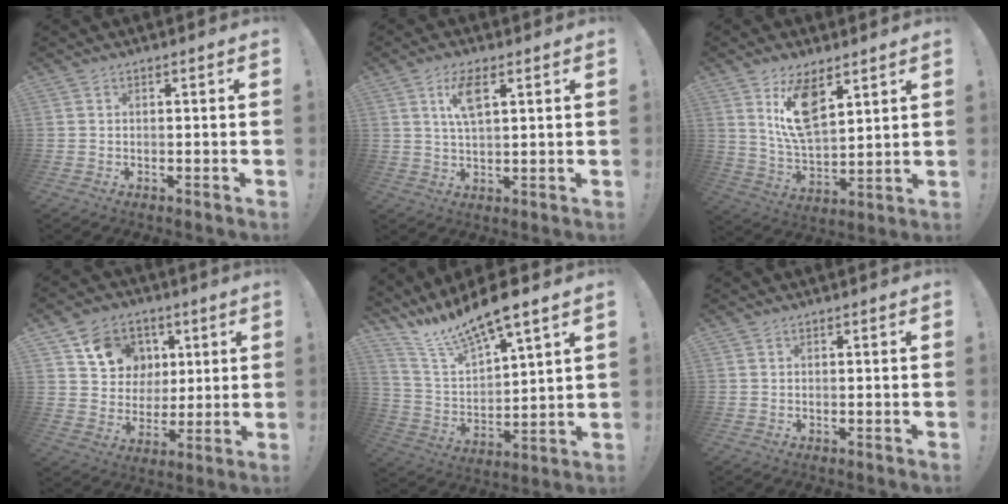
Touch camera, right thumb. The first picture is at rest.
{"total": 7.5, "force": [3.3, 2.8, 6.1], "torque": [-0.101, -0.005, 0.054]}
{"total": 13.6, "force": [7.4, 6.6, 9.4], "torque": [-0.164, -0.035, 0.134]}
{"total": 13.1, "force": [5.3, 11.4, 3.9], "torque": [-0.048, -0.022, 0.112]}
{"total": 12.4, "force": [11.1, 1.5, 5.4], "torque": [-0.113, -0.097, 0.192]}
{"total": 0.0}